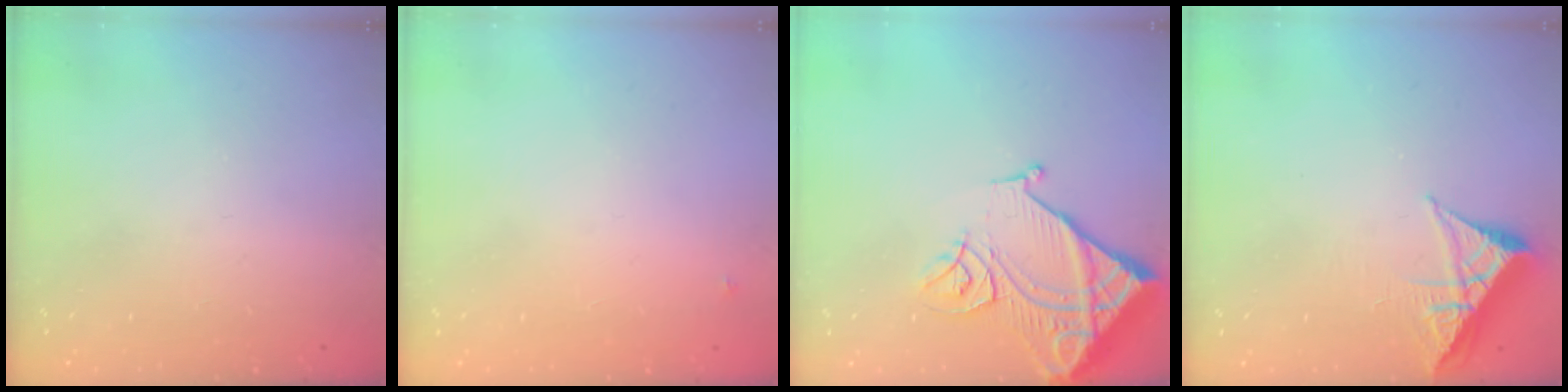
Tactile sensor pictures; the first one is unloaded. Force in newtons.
{"total": 3.1, "press": 3.1, "slide": 0.3}
{"total": 15.0, "press": 14.9, "slide": 1.9}
{"total": 6.3, "press": 6.2, "slide": 0.9}